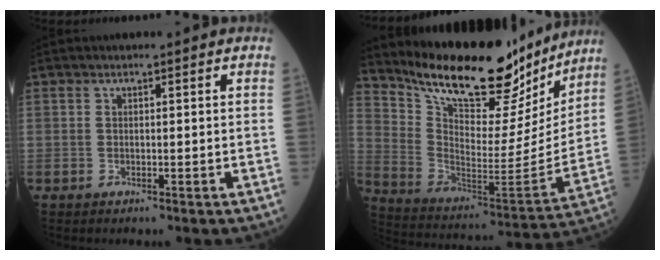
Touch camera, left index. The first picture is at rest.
{"total": 23.9, "force": [20.2, 6.6, 10.9], "torque": [-0.177, -0.024, 0.309]}